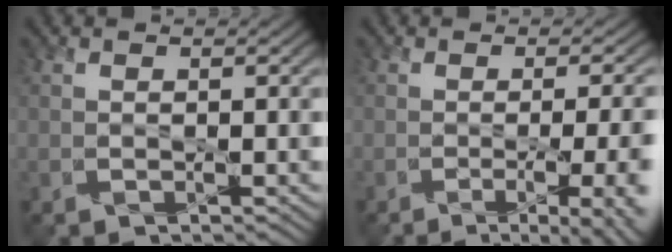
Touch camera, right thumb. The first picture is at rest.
{"total": 9.8, "force": [-2.6, 3.7, 8.7], "torque": [-0.069, -0.008, -0.021]}